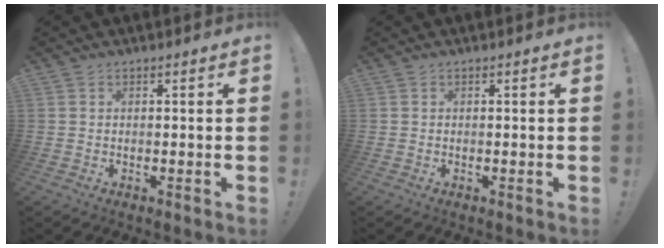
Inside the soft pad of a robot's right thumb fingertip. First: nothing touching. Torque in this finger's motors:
{"motor_torque": [-0.07, 0.07, 0.00, 0.00, 0.03]}